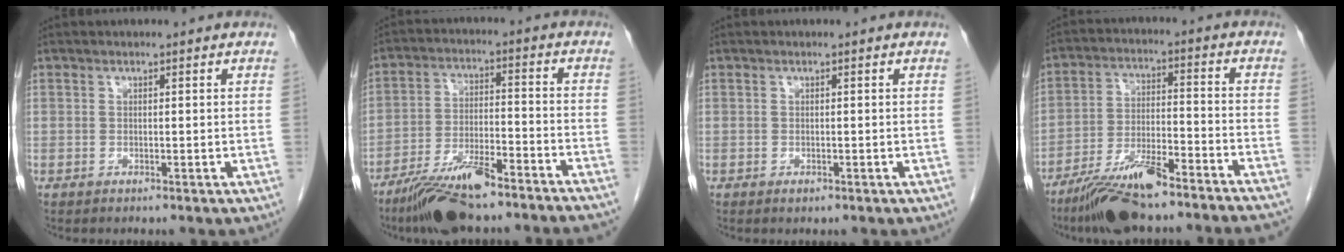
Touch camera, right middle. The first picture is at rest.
{"total": 14.8, "force": [-12.1, 1.3, 8.4], "torque": [-0.133, -0.008, -0.203]}
{"total": 0.5, "force": [-0.3, 0.3, 0.3], "torque": [-0.004, 0.001, -0.003]}
{"total": 16.0, "force": [-13.2, 1.0, 8.9], "torque": [-0.135, -0.006, -0.221]}